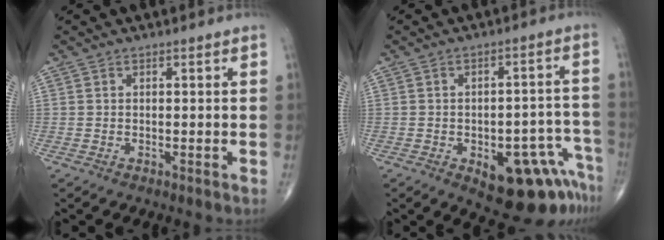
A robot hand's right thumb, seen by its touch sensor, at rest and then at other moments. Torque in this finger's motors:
{"motor_torque": [1.55, 1.57, 0.90, -1.19, 0.32]}